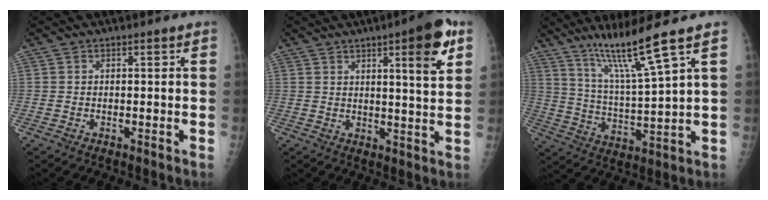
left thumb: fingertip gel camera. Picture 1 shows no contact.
{"total": 9.7, "force": [4.9, 1.4, 8.3], "torque": [-0.099, -0.021, 0.062]}
{"total": 12.1, "force": [8.4, -1.1, 8.7], "torque": [-0.156, -0.054, 0.161]}